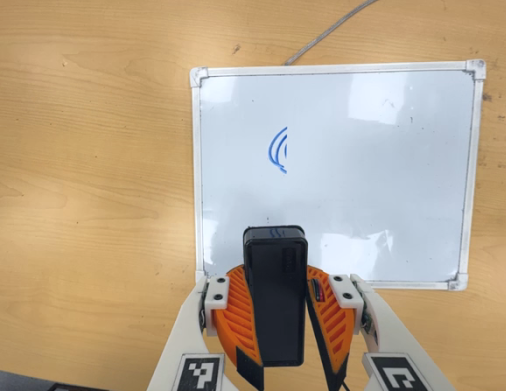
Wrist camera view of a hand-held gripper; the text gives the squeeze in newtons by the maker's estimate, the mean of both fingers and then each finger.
{"total": 13.8, "left": 12.4, "right": 15.1}